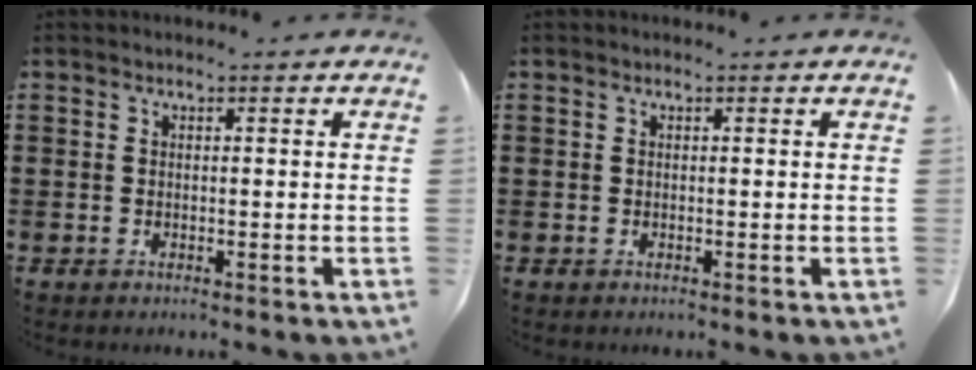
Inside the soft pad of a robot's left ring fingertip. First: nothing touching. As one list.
[{"total": 0.0}]